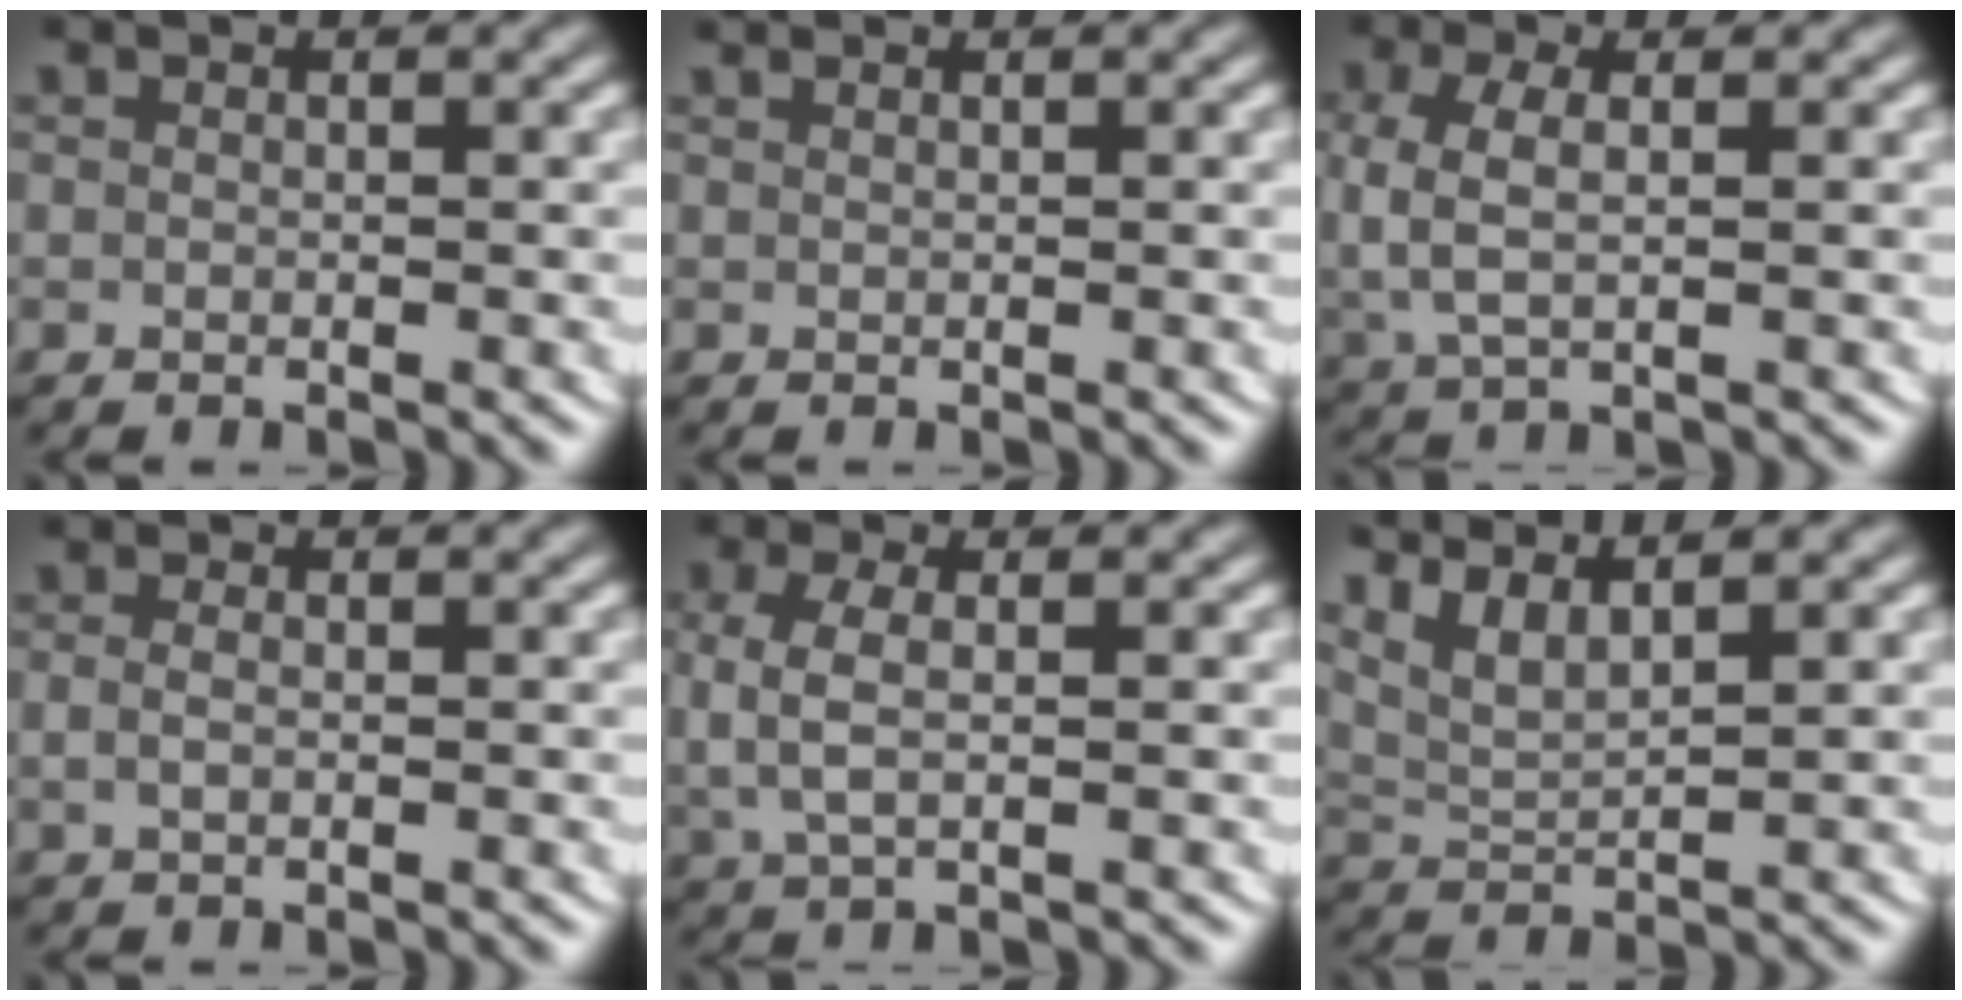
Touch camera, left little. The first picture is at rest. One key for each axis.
{"total": 0.6, "fx": 0.6, "fy": -0.2, "fz": 0.2, "tx": 0.000, "ty": 0.000, "tz": 0.012}
{"total": 3.8, "fx": 0.4, "fy": 2.0, "fz": 3.2, "tx": -0.085, "ty": -0.011, "tz": 0.016}
{"total": 1.0, "fx": -0.4, "fy": 0.4, "fz": 0.9, "tx": -0.024, "ty": -0.008, "tz": -0.001}
{"total": 3.4, "fx": 0.3, "fy": 1.7, "fz": 3.0, "tx": -0.077, "ty": -0.007, "tz": 0.013}
{"total": 6.0, "fx": 2.8, "fy": 4.0, "fz": 3.5, "tx": -0.091, "ty": -0.004, "tz": 0.041}